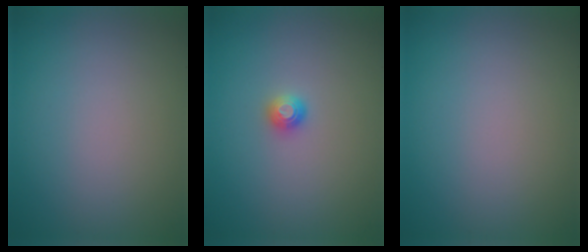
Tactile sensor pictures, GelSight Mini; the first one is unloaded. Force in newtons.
{"total": 1.2, "press": 1.2, "slide": 0.1}
{"total": 0.0}